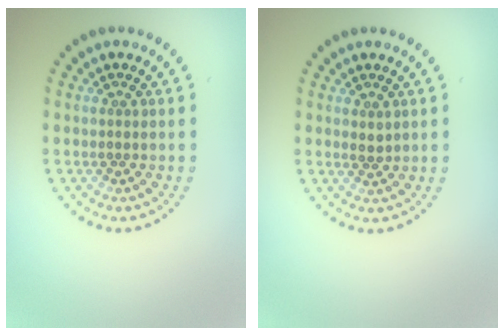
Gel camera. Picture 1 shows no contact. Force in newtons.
{"total": 0.7, "press": 0.7, "slide": 0.3}